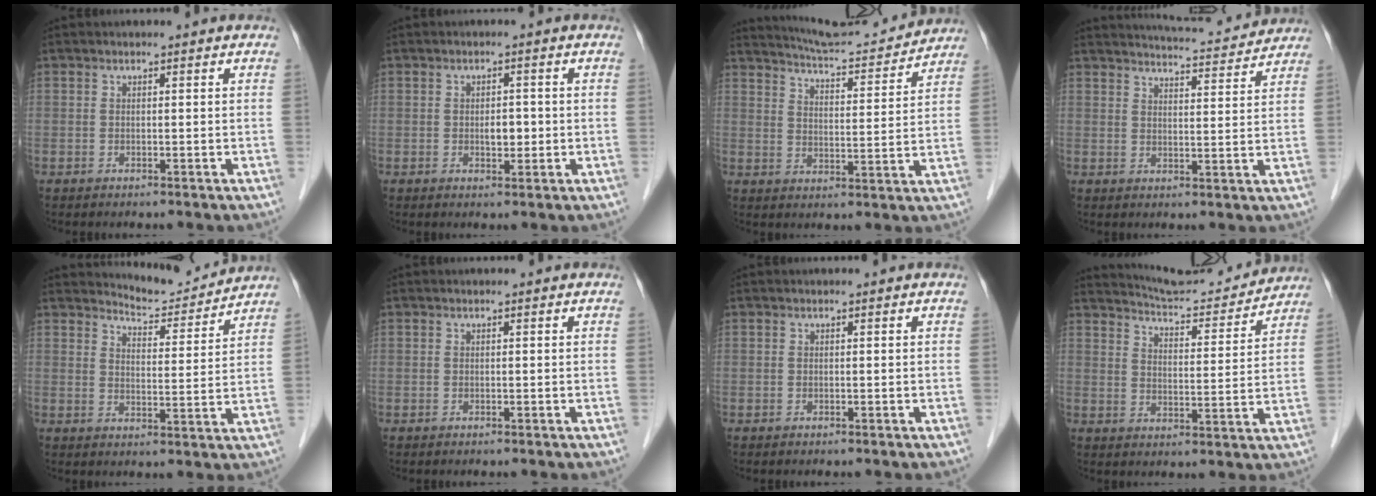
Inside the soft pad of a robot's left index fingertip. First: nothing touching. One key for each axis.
{"total": 2.4, "fx": -0.3, "fy": 1.3, "fz": 2.0, "tx": -0.030, "ty": 0.002, "tz": -0.002}
{"total": 13.1, "fx": 12.7, "fy": 0.3, "fz": 3.2, "tx": -0.057, "ty": 0.006, "tz": 0.183}
{"total": 10.6, "fx": 10.3, "fy": 0.6, "fz": 2.3, "tx": -0.037, "ty": 0.008, "tz": 0.133}
{"total": 7.0, "fx": 7.0, "fy": 0.1, "fz": -0.4, "tx": -0.005, "ty": -0.011, "tz": 0.102}
{"total": 0.0}
{"total": 0.0}
{"total": 12.5, "fx": 12.3, "fy": 0.5, "fz": 2.2, "tx": -0.038, "ty": 0.000, "tz": 0.175}